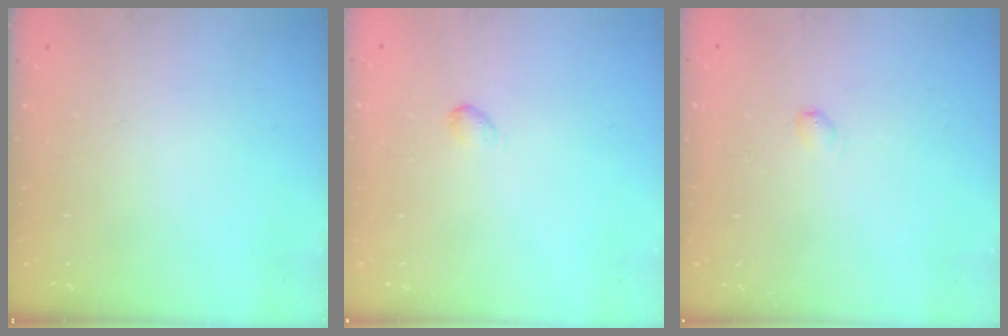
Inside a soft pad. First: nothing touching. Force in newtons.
{"total": 2.8, "press": 2.7, "slide": 0.5}
{"total": 2.5, "press": 2.5, "slide": 0.4}